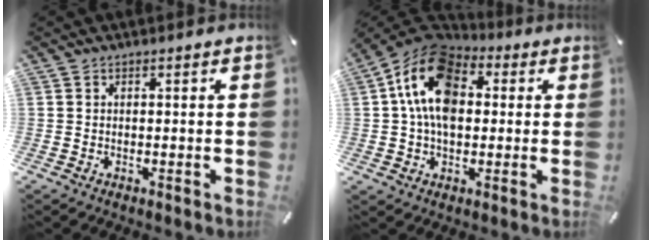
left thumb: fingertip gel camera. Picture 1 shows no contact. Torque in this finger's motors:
{"motor_torque": [0.53, 2.13, 2.16, -0.62, 0.61]}